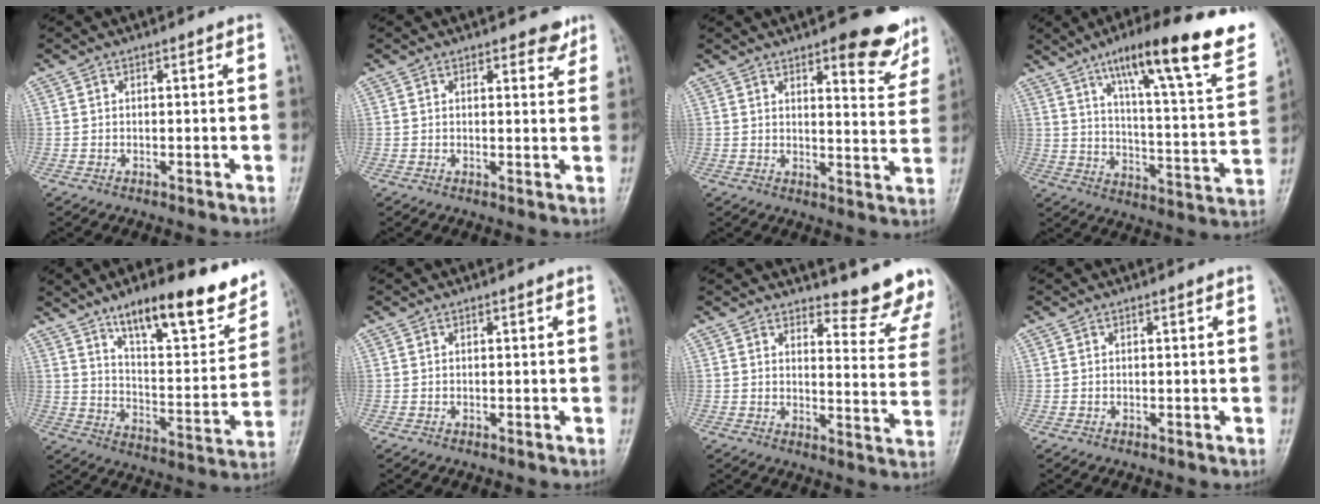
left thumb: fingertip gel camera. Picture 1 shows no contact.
{"total": 3.1, "force": [2.3, 1.4, 1.5], "torque": [-0.001, -0.013, 0.028]}
{"total": 11.6, "force": [7.8, 4.0, 7.7], "torque": [-0.057, -0.045, 0.094]}
{"total": 25.9, "force": [16.4, 4.8, 19.4], "torque": [-0.261, -0.051, 0.241]}
{"total": 20.8, "force": [13.8, 6.2, 14.3], "torque": [-0.164, -0.067, 0.216]}
{"total": 0.0}
{"total": 12.7, "force": [12.1, 2.4, 3.2], "torque": [-0.006, -0.129, 0.127]}
{"total": 0.0}